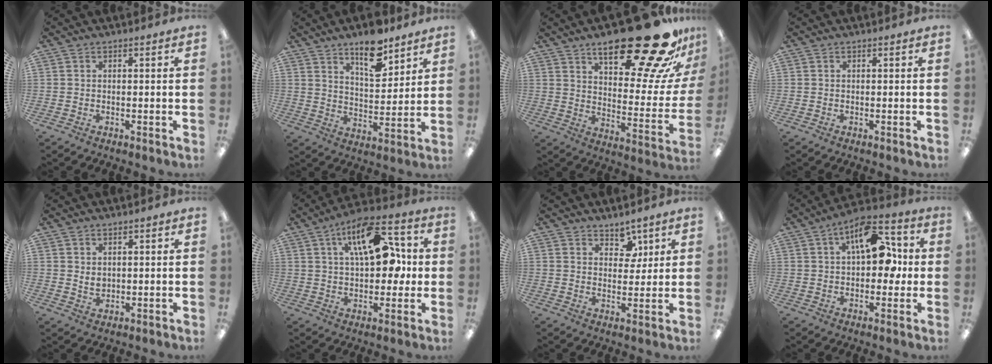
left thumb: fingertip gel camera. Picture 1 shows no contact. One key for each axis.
{"total": 11.9, "fx": 8.7, "fy": 4.8, "fz": 6.5, "tx": -0.085, "ty": -0.052, "tz": 0.148}
{"total": 28.9, "fx": 20.2, "fy": 8.7, "fz": 18.8, "tx": -0.247, "ty": -0.138, "tz": 0.316}
{"total": 0.0}
{"total": 2.3, "fx": 1.2, "fy": 1.7, "fz": 1.1, "tx": -0.014, "ty": -0.002, "tz": 0.020}
{"total": 17.1, "fx": 5.9, "fy": 8.8, "fz": 13.4, "tx": -0.209, "ty": -0.004, "tz": 0.099}
{"total": 5.2, "fx": 3.8, "fy": 3.3, "fz": 1.3, "tx": -0.001, "ty": -0.021, "tz": 0.064}
{"total": 13.8, "fx": 4.1, "fy": 7.7, "fz": 10.6, "tx": -0.144, "ty": -0.001, "tz": 0.070}